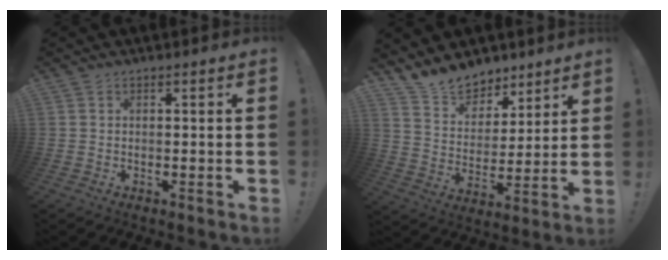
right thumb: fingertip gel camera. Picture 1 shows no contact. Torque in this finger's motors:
{"motor_torque": [-0.03, 0.04, -0.14, 0.42, 0.12]}